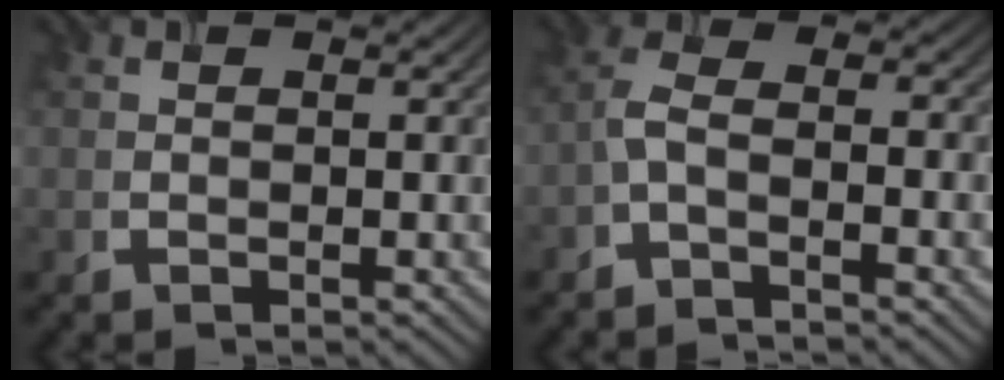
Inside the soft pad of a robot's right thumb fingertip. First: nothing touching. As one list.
[{"total": 3.3, "force": [-2.3, 1.0, 2.1], "torque": [-0.057, 0.000, -0.049]}]